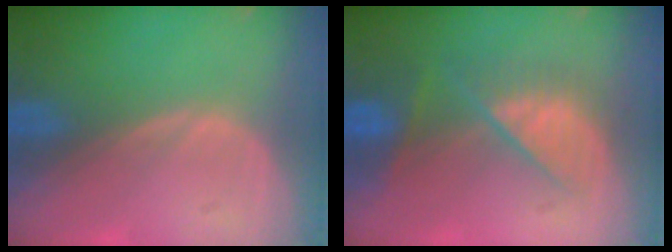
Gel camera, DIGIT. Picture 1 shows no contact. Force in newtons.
{"total": 7.3, "press": 7.2, "slide": 1.0}